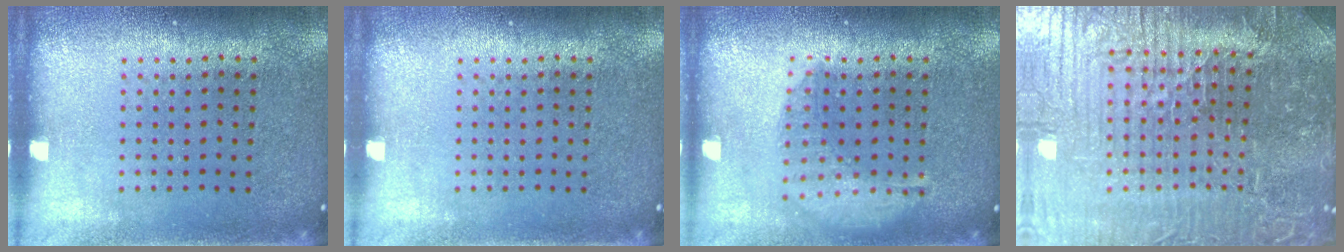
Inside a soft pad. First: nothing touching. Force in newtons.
{"total": 0.0}
{"total": 1.4, "press": 1.3, "slide": 0.6}
{"total": 6.2, "press": 5.8, "slide": 2.1}